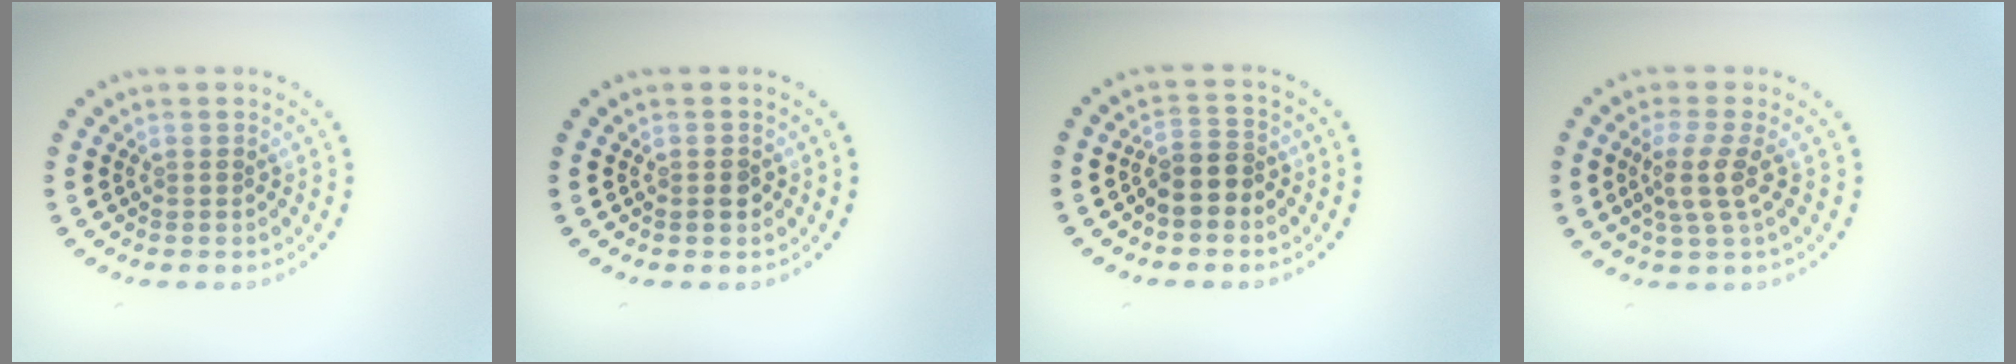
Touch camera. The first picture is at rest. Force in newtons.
{"total": 1.2, "press": 1.1, "slide": 0.4}
{"total": 2.6, "press": 2.3, "slide": 1.2}
{"total": 2.9, "press": 2.3, "slide": 1.8}